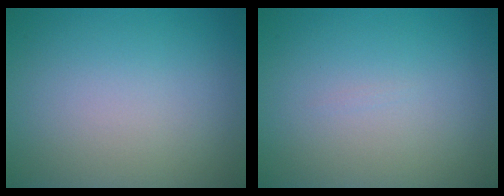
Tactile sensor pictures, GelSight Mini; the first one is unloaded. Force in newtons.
{"total": 0.0}